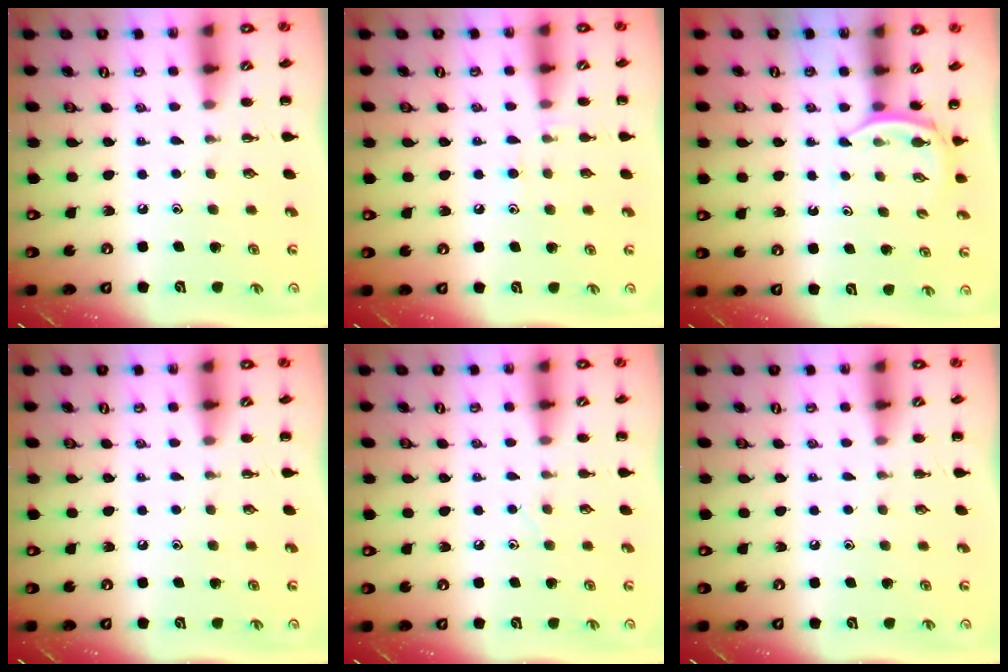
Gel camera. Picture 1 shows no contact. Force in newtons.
{"total": 7.4, "press": 7.2, "slide": 1.7}
{"total": 2.3, "press": 2.1, "slide": 0.9}
{"total": 0.0}
{"total": 3.6, "press": 3.4, "slide": 1.0}
{"total": 0.0}